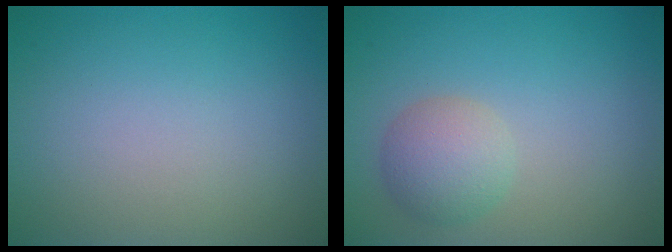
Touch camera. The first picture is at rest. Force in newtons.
{"total": 3.0, "press": 3.0, "slide": 0.1}